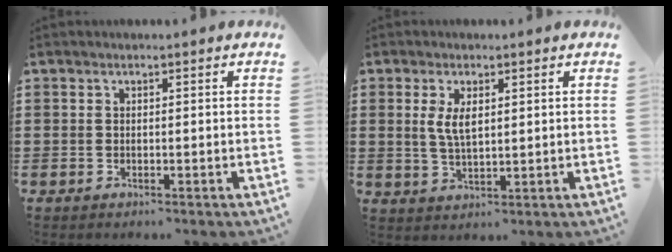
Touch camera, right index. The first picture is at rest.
{"total": 4.0, "force": [1.0, 1.7, 3.4], "torque": [-0.071, 0.006, 0.017]}